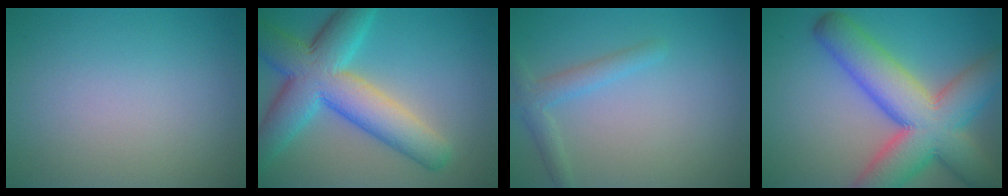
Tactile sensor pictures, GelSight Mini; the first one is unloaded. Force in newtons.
{"total": 10.0, "press": 10.0, "slide": 0.3}
{"total": 2.2, "press": 2.2, "slide": 0.0}
{"total": 12.0, "press": 12.0, "slide": 0.7}